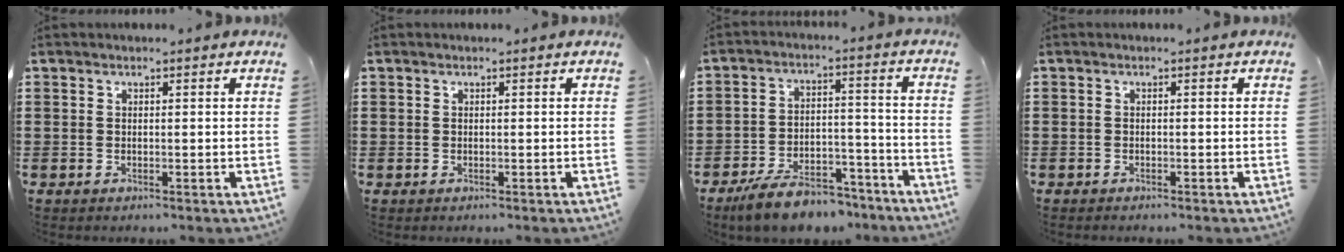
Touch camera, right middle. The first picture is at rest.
{"total": 0.0}
{"total": 8.2, "force": [-7.4, 2.2, 3.0], "torque": [-0.050, 0.023, -0.138]}
{"total": 0.6, "force": [-0.6, 0.1, 0.1], "torque": [-0.005, -0.004, -0.010]}